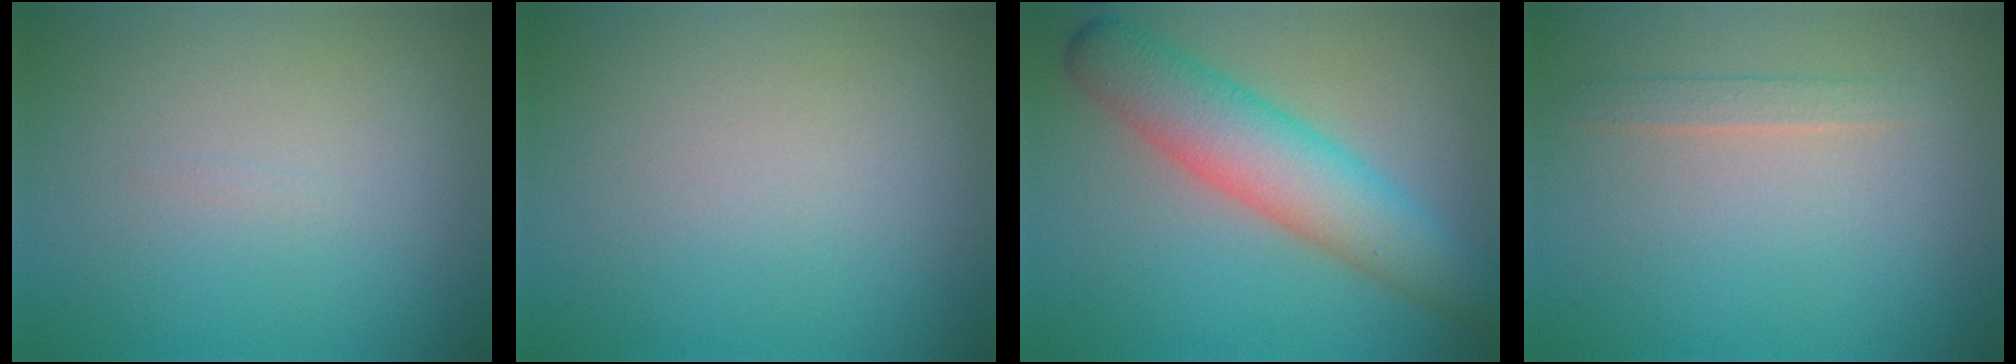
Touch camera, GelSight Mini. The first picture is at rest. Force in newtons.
{"total": 0.0}
{"total": 6.7, "press": 6.7, "slide": 0.1}
{"total": 1.2, "press": 1.2, "slide": 0.1}